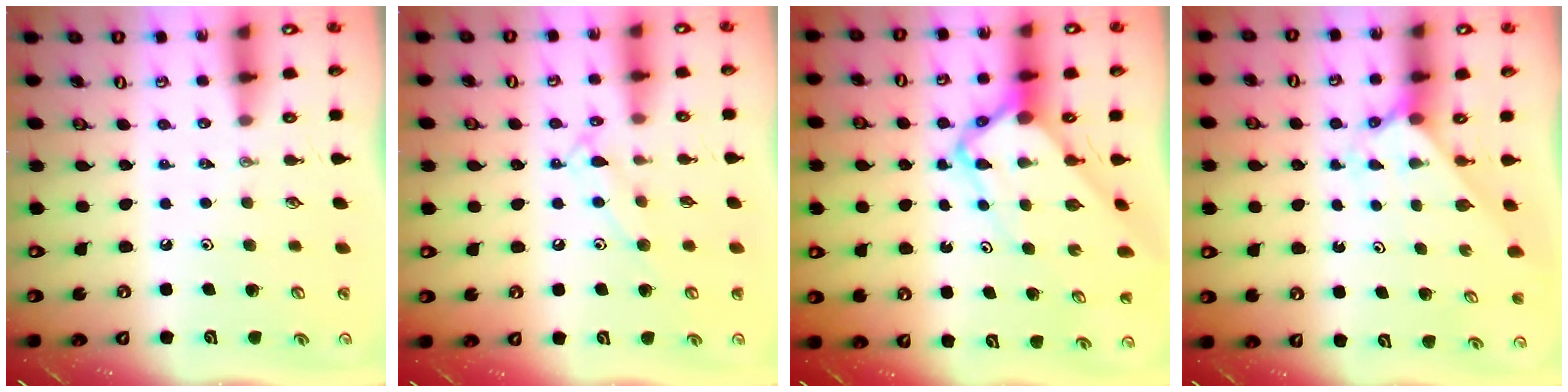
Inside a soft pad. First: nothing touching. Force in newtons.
{"total": 9.8, "press": 9.8, "slide": 0.6}
{"total": 7.2, "press": 7.2, "slide": 0.6}
{"total": 2.3, "press": 2.3, "slide": 0.1}